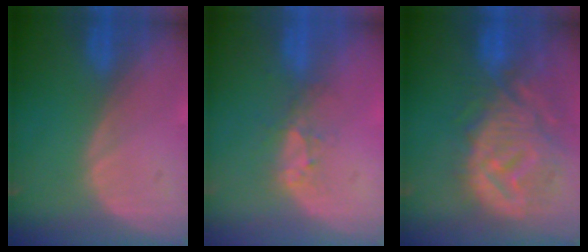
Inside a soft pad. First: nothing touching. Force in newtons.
{"total": 3.3, "press": 2.8, "slide": 1.7}
{"total": 12.3, "press": 11.0, "slide": 5.5}